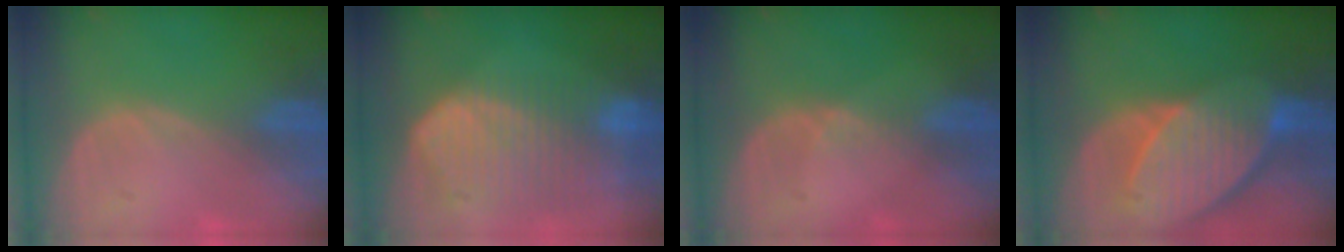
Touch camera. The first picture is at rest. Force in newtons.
{"total": 10.3, "press": 8.8, "slide": 5.2}
{"total": 1.4, "press": 0.9, "slide": 1.1}
{"total": 10.7, "press": 9.4, "slide": 5.1}